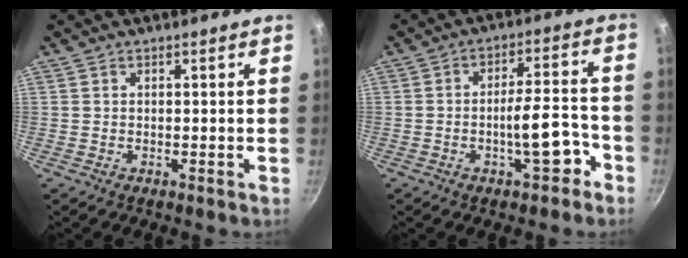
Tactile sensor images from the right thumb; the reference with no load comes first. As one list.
[{"total": 8.8, "force": [-4.0, 2.8, 7.3], "torque": [-0.086, 0.044, -0.053]}]